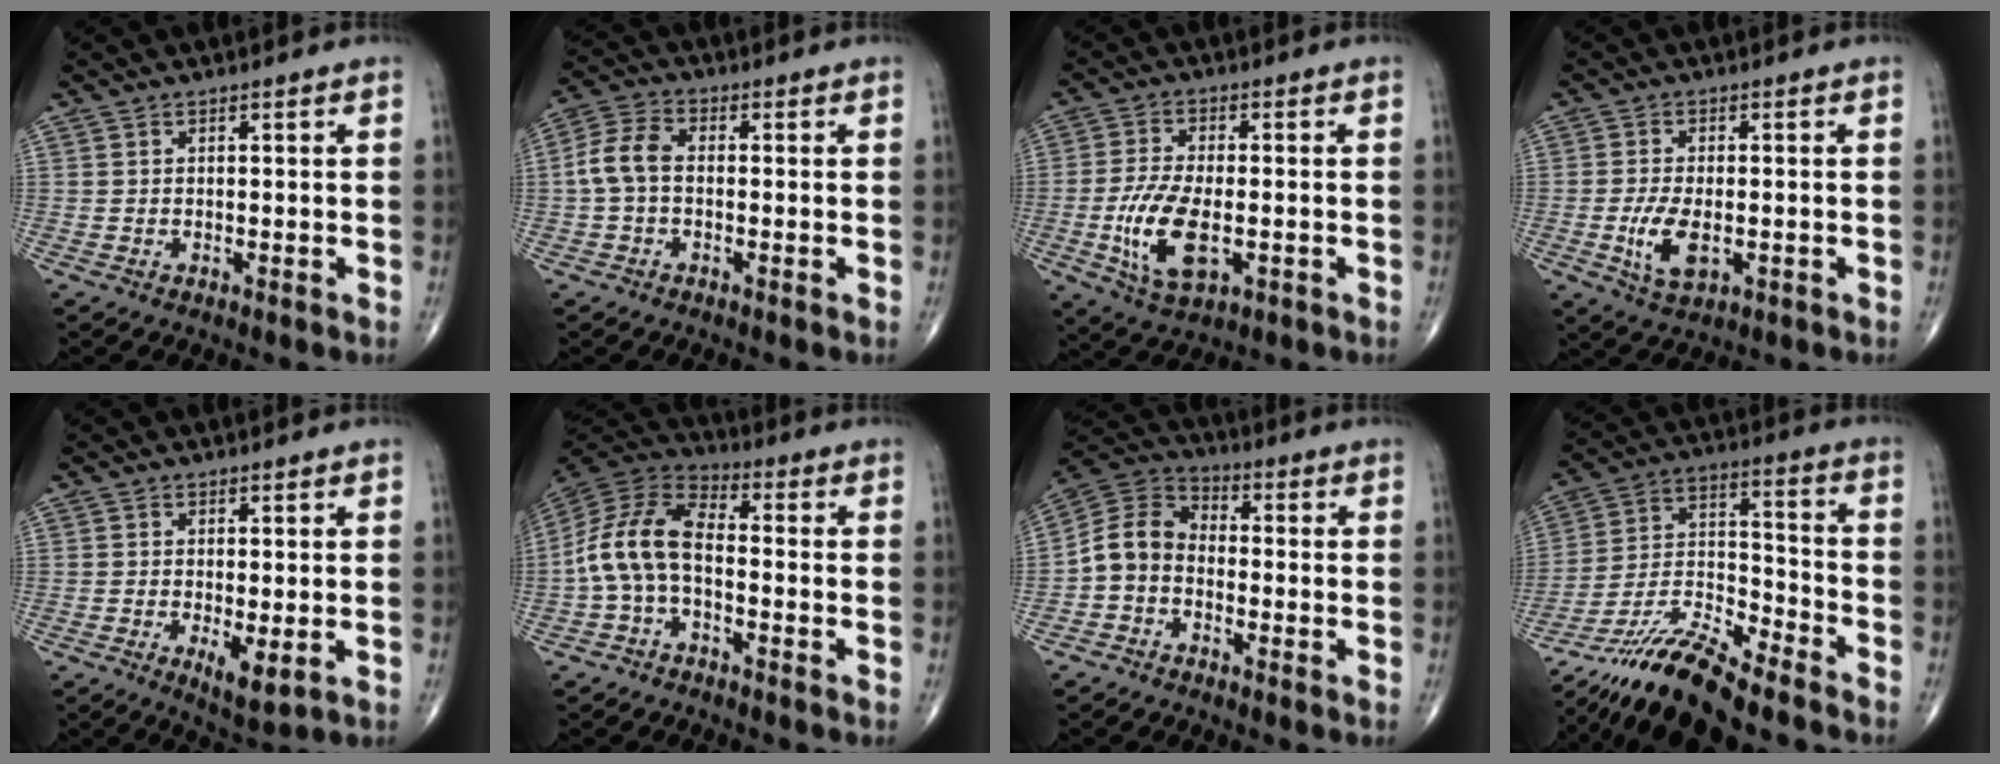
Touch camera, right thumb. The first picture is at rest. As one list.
[{"total": 6.4, "force": [-0.5, 4.0, 4.9], "torque": [-0.102, 0.020, -0.019]}, {"total": 11.1, "force": [-2.6, 5.2, 9.4], "torque": [-0.188, -0.002, -0.043]}, {"total": 6.5, "force": [-1.6, 3.2, 5.4], "torque": [-0.106, -0.004, -0.024]}, {"total": 4.9, "force": [-1.1, 1.7, 4.5], "torque": [-0.075, -0.016, -0.015]}, {"total": 11.1, "force": [-2.1, 6.1, 9.0], "torque": [-0.179, 0.039, -0.054]}, {"total": 7.8, "force": [-2.3, 6.0, 4.5], "torque": [-0.076, 0.041, -0.064]}, {"total": 16.1, "force": [-13.7, 3.1, 7.9], "torque": [-0.142, 0.071, -0.253]}]